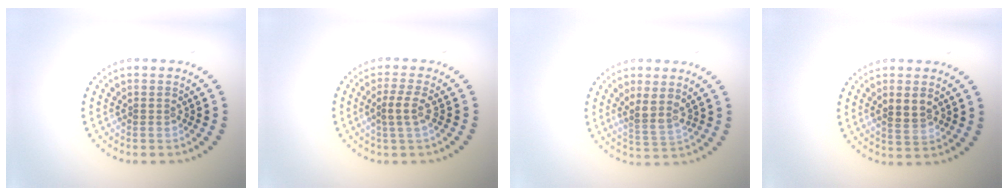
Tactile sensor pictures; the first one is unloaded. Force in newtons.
{"total": 1.7, "press": 1.5, "slide": 0.9}
{"total": 2.5, "press": 2.0, "slide": 1.5}
{"total": 2.5, "press": 2.4, "slide": 0.5}